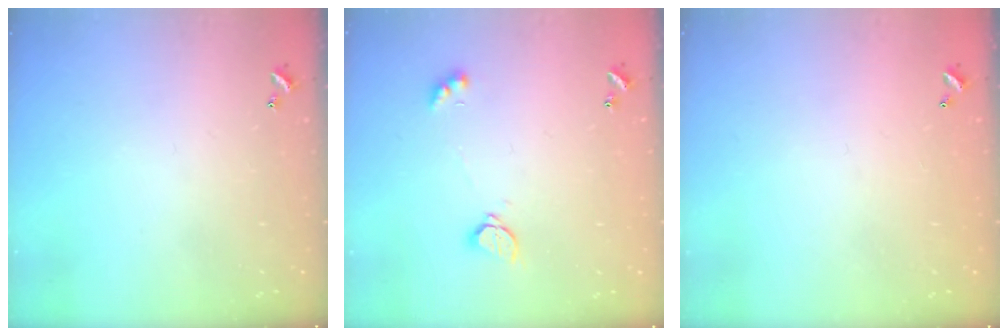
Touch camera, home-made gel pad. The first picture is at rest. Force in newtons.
{"total": 2.2, "press": 2.2, "slide": 0.2}
{"total": 2.9, "press": 2.9, "slide": 0.1}